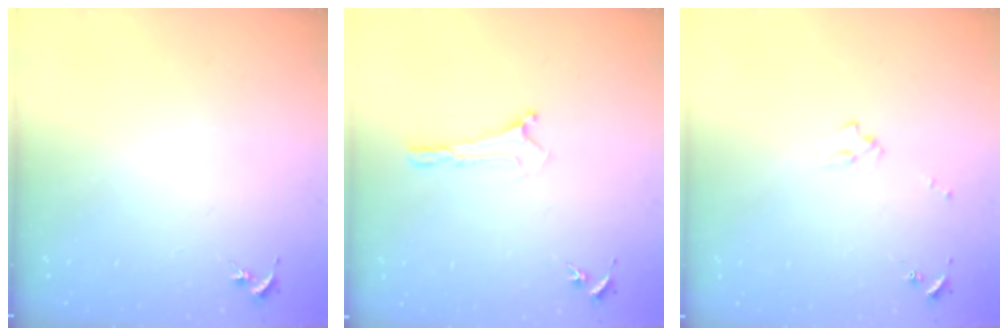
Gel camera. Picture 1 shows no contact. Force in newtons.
{"total": 0.0}
{"total": 1.7, "press": 1.6, "slide": 0.2}